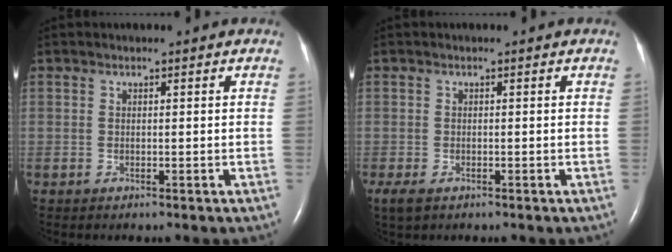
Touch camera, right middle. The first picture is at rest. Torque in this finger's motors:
{"motor_torque": [0.26, -0.19, 0.00, 0.01]}